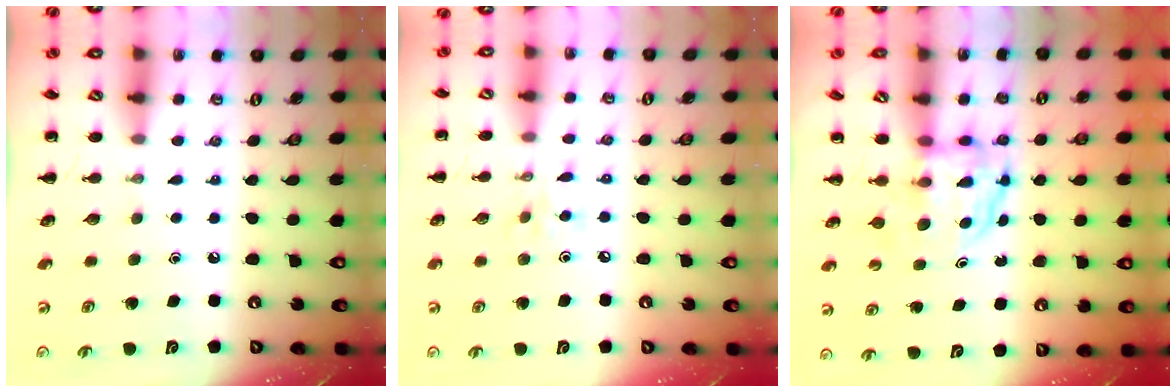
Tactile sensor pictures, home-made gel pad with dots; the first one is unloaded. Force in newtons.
{"total": 3.6, "press": 3.5, "slide": 0.9}
{"total": 3.7, "press": 3.7, "slide": 0.3}